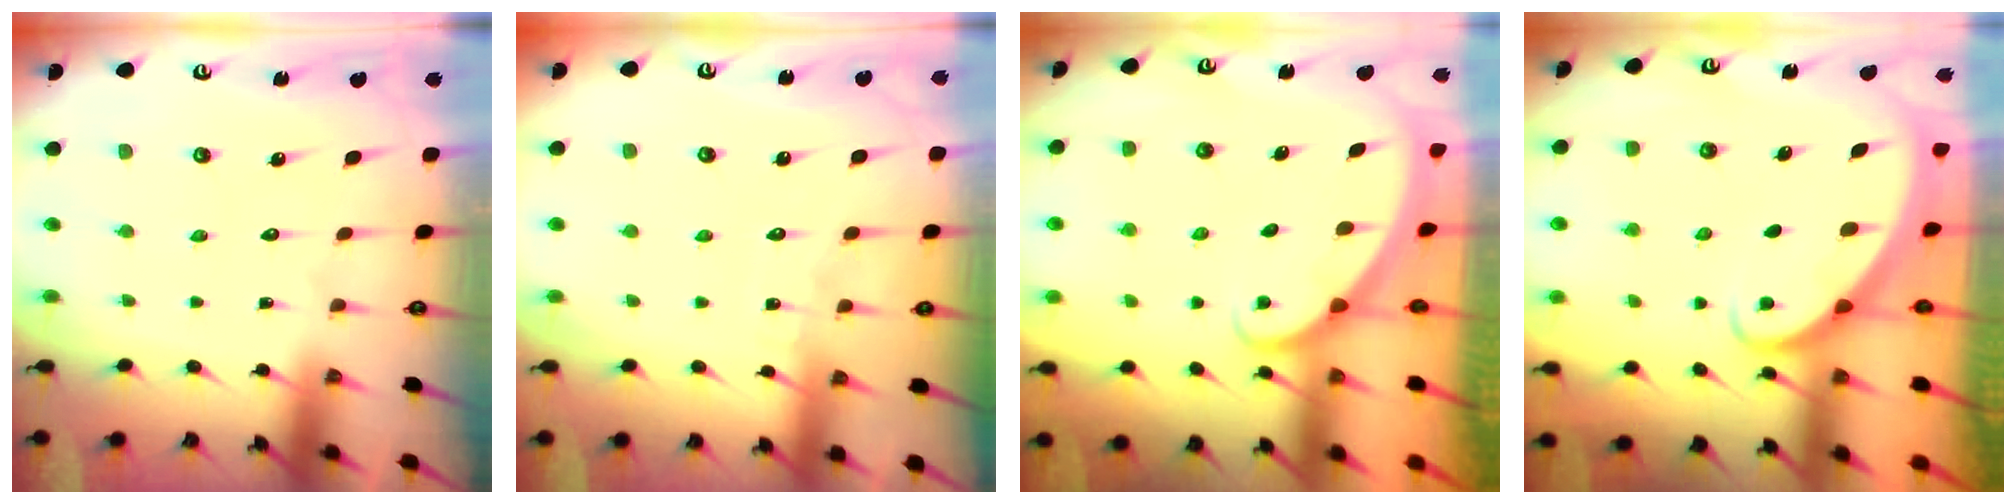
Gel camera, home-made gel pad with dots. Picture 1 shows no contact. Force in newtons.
{"total": 3.5, "press": 3.5, "slide": 0.3}
{"total": 1.7, "press": 1.7, "slide": 0.0}
{"total": 2.2, "press": 2.2, "slide": 0.2}